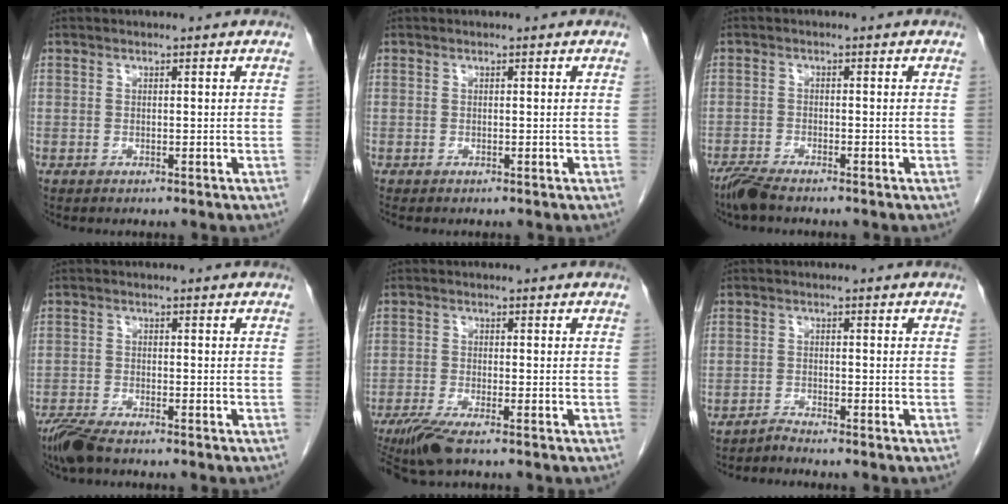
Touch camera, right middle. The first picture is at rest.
{"total": 0.0}
{"total": 3.1, "force": [-2.7, 0.2, 1.5], "torque": [-0.036, -0.010, -0.054]}
{"total": 4.2, "force": [-3.5, 0.6, 2.3], "torque": [-0.052, -0.013, -0.067]}
{"total": 5.1, "force": [-3.8, 0.2, 3.4], "torque": [-0.066, -0.015, -0.072]}
{"total": 1.4, "force": [-1.3, -0.4, -0.2], "torque": [0.006, -0.006, -0.026]}